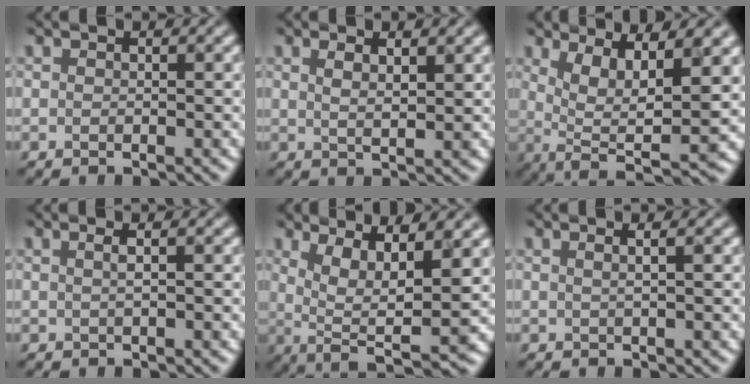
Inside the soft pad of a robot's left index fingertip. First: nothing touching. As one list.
[{"total": 1.9, "force": [1.0, 0.1, 1.6], "torque": [-0.022, 0.002, 0.030]}, {"total": 8.8, "force": [1.5, 2.1, 8.4], "torque": [-0.130, 0.001, 0.062]}, {"total": 0.6, "force": [0.2, 0.1, 0.6], "torque": [-0.007, 0.008, 0.005]}, {"total": 8.3, "force": [1.5, 1.9, 7.9], "torque": [-0.124, 0.002, 0.059]}, {"total": 1.3, "force": [0.6, 0.4, 1.1], "torque": [-0.005, 0.018, 0.003]}]